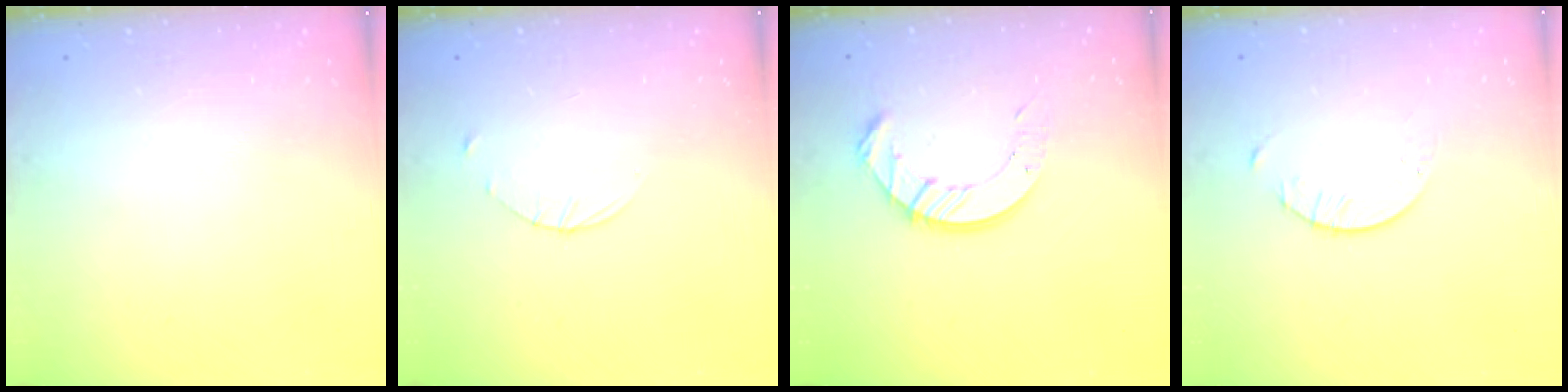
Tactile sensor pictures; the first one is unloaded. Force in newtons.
{"total": 1.6, "press": 1.6, "slide": 0.2}
{"total": 10.2, "press": 10.1, "slide": 1.0}
{"total": 1.7, "press": 1.7, "slide": 0.2}